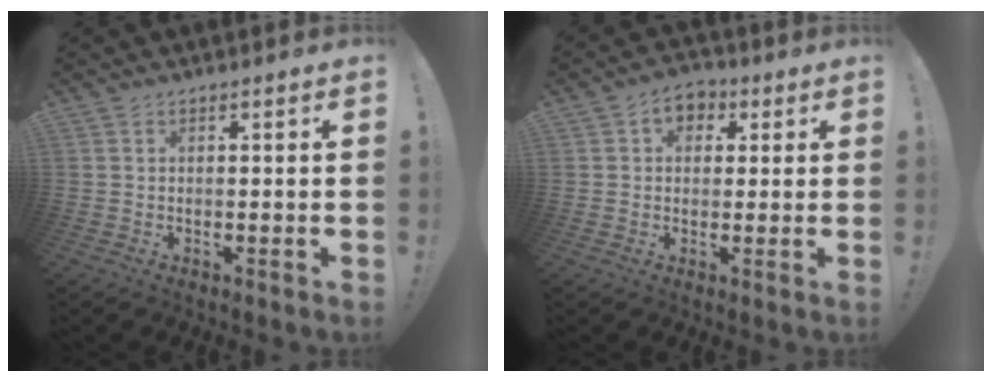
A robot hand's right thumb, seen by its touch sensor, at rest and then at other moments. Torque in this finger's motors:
{"motor_torque": [0.36, 1.07, -0.04, 0.21, -0.02]}